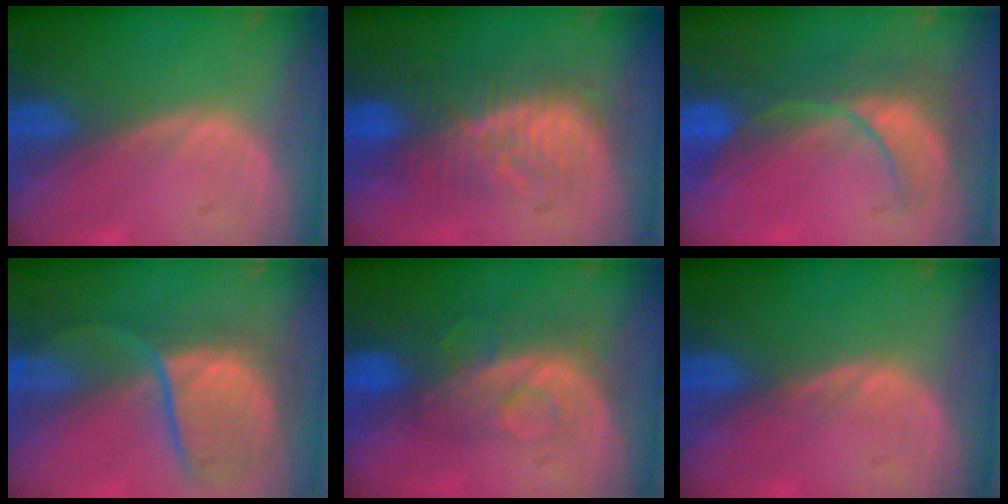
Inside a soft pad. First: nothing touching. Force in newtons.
{"total": 8.2, "press": 8.0, "slide": 1.6}
{"total": 8.7, "press": 7.7, "slide": 4.0}
{"total": 8.8, "press": 8.4, "slide": 2.6}
{"total": 8.4, "press": 7.0, "slide": 4.5}
{"total": 0.7, "press": 0.7, "slide": 0.2}